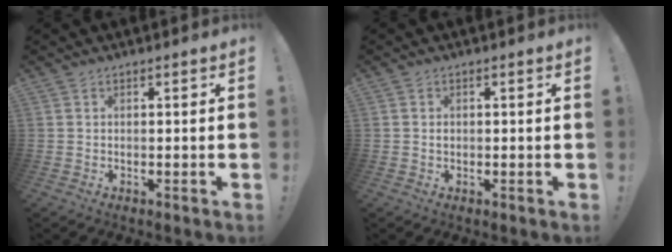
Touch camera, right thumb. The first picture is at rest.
{"total": 0.5, "force": [0.0, 0.5, 0.1], "torque": [-0.004, 0.003, 0.000]}